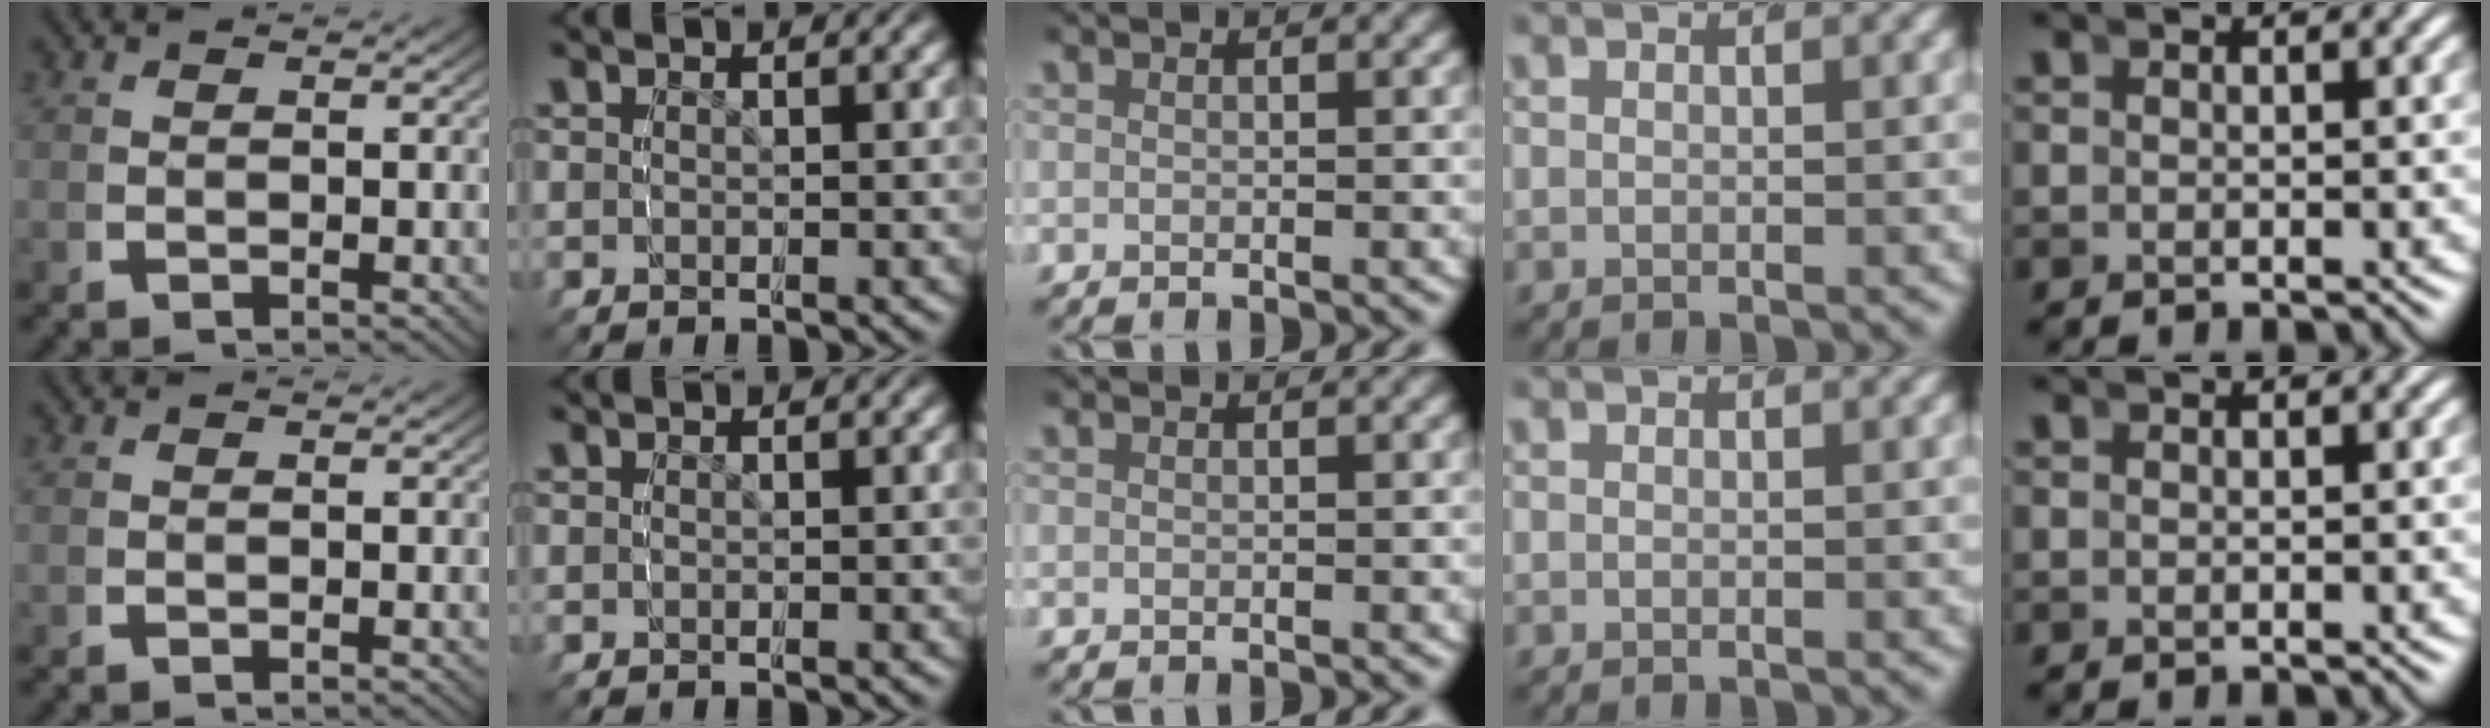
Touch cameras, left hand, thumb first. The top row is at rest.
{}